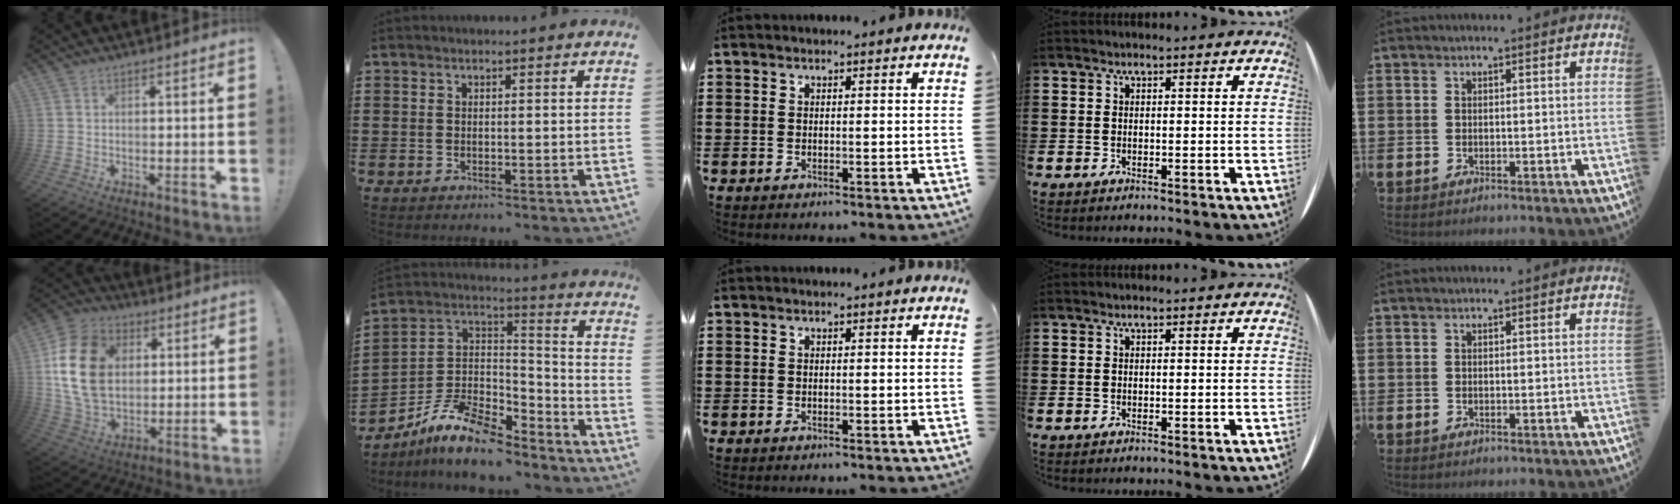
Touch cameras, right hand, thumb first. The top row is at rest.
{"thumb": {"total": 20.3, "force": [4.2, 15.0, 13.0], "torque": [-0.233, -0.009, 0.076]}, "index": {"total": 10.5, "force": [-7.9, 4.4, 5.3], "torque": [-0.124, 0.019, -0.159]}}